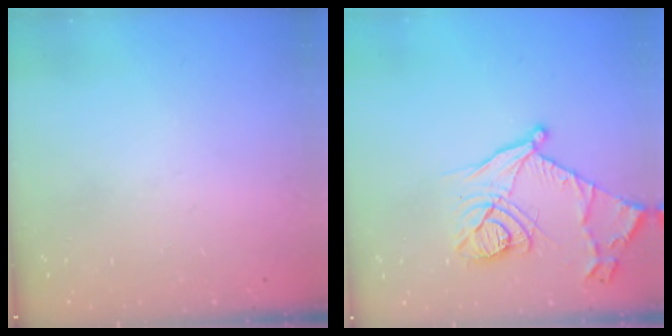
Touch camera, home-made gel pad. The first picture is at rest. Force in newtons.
{"total": 16.2, "press": 16.2, "slide": 1.4}